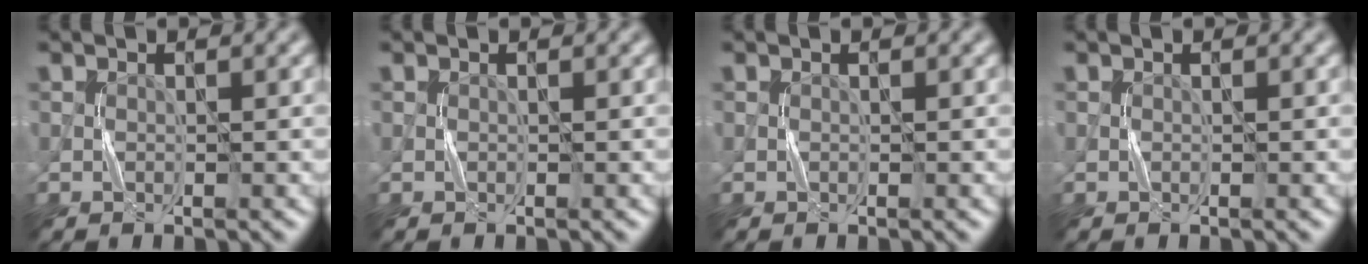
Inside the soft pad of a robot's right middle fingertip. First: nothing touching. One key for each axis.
{"total": 0.0}
{"total": 0.0}
{"total": 0.0}